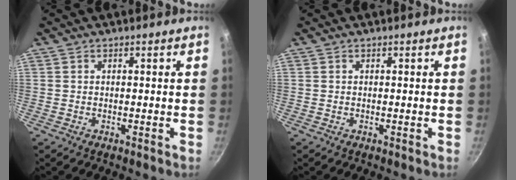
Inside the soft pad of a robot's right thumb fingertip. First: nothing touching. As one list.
[{"total": 0.0}]